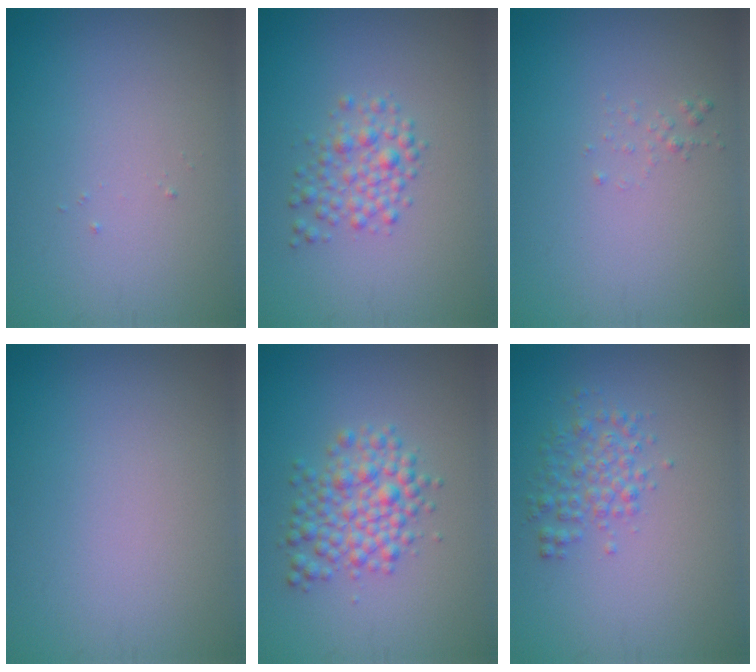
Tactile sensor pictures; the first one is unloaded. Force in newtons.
{"total": 2.6, "press": 2.6, "slide": 0.1}
{"total": 0.6, "press": 0.6, "slide": 0.1}
{"total": 0.0}
{"total": 4.1, "press": 4.1, "slide": 0.1}
{"total": 2.5, "press": 2.5, "slide": 0.0}